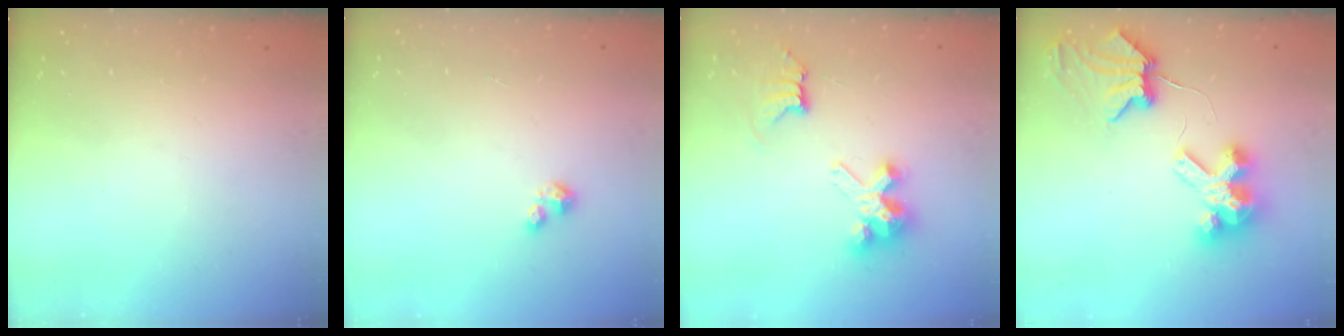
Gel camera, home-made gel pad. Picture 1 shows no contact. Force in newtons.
{"total": 2.2, "press": 2.2, "slide": 0.4}
{"total": 7.9, "press": 7.9, "slide": 0.2}
{"total": 9.0, "press": 8.9, "slide": 1.1}